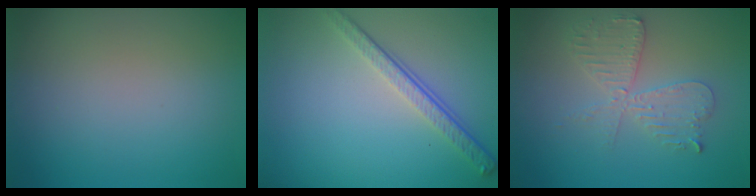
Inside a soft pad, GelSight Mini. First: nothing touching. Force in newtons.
{"total": 3.9, "press": 2.7, "slide": 2.8}
{"total": 4.1, "press": 3.5, "slide": 2.1}